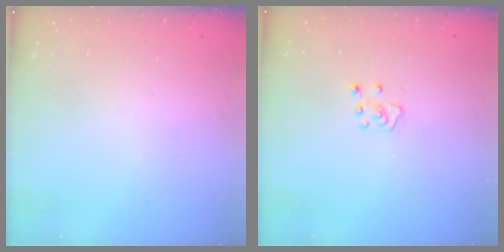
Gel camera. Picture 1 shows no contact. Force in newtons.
{"total": 5.0, "press": 5.0, "slide": 0.5}